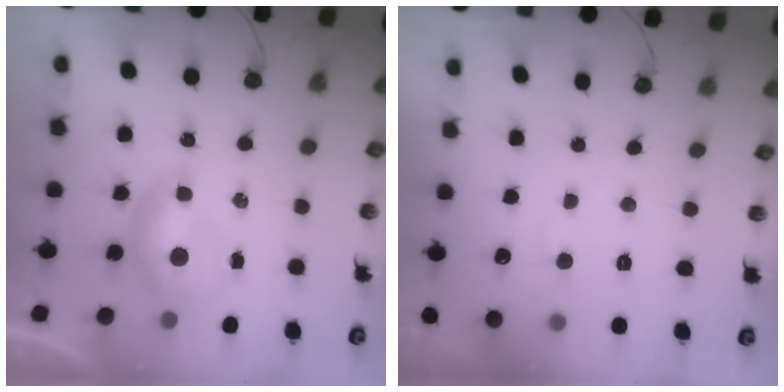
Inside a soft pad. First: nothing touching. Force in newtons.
{"total": 2.7, "press": 2.7, "slide": 0.4}